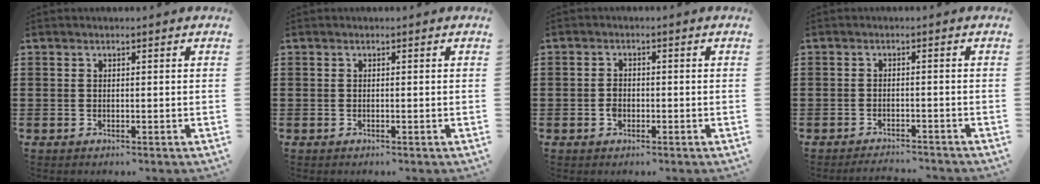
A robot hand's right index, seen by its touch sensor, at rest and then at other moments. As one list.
[{"total": 0.0}, {"total": 1.5, "force": [-0.5, 1.1, 0.9], "torque": [-0.020, 0.001, -0.011]}, {"total": 2.1, "force": [-2.1, 0.0, -0.1], "torque": [-0.004, 0.002, -0.046]}]